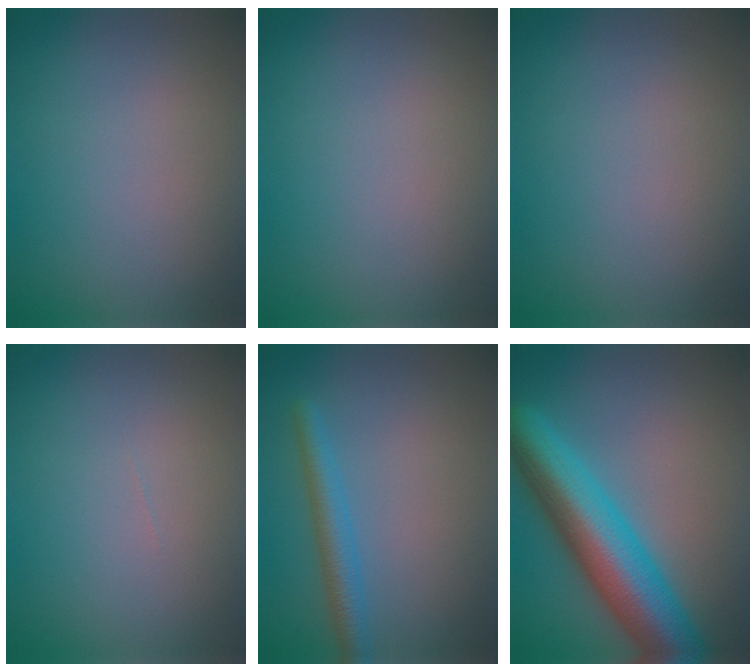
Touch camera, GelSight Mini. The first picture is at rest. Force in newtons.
{"total": 0.0}
{"total": 0.0}
{"total": 0.0}
{"total": 2.8, "press": 2.8, "slide": 0.1}
{"total": 10.4, "press": 10.4, "slide": 0.3}